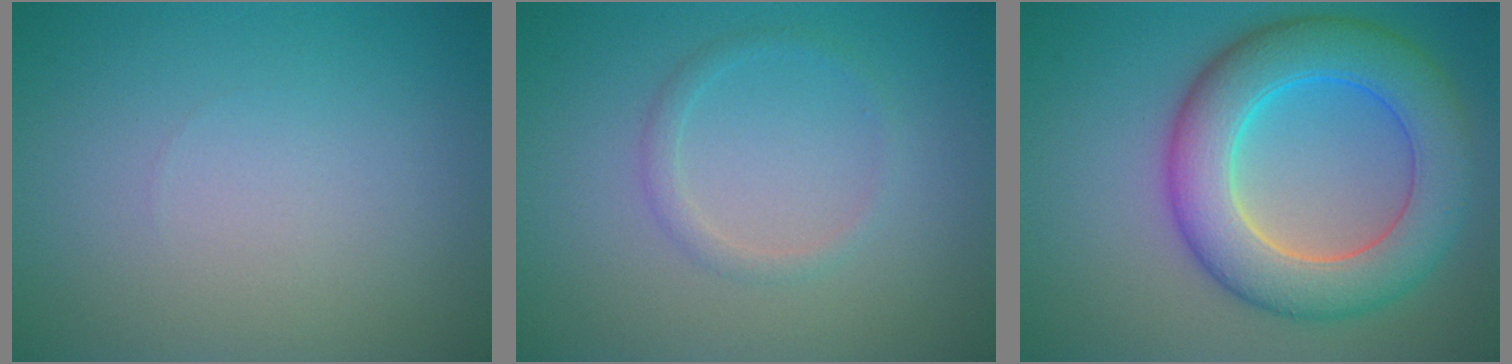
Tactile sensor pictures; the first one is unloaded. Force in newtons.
{"total": 1.3, "press": 1.3, "slide": 0.1}
{"total": 8.8, "press": 8.8, "slide": 0.1}